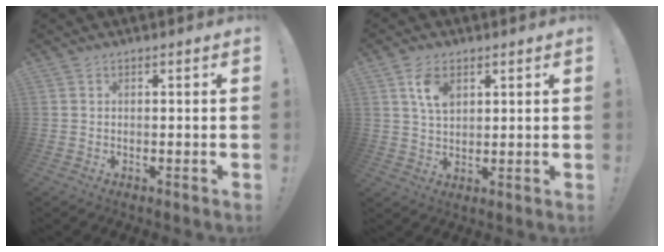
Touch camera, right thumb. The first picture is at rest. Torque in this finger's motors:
{"motor_torque": [1.29, 1.32, 0.58, -0.47, 0.02]}